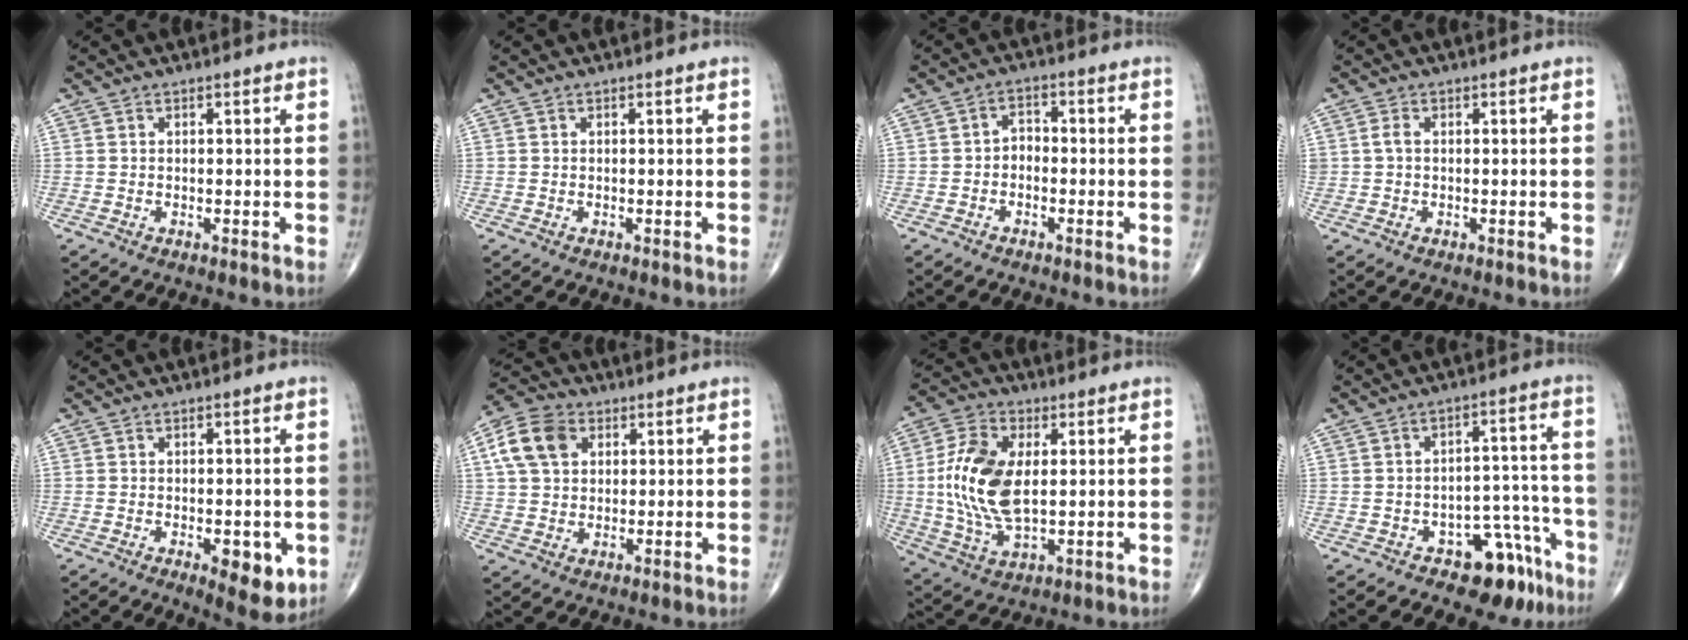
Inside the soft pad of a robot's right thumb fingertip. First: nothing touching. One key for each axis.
{"total": 0.0}
{"total": 2.8, "fx": -0.9, "fy": 2.0, "fz": 1.7, "tx": -0.016, "ty": 0.021, "tz": -0.028}
{"total": 1.6, "fx": 0.1, "fy": 1.0, "fz": 1.2, "tx": -0.024, "ty": 0.002, "tz": 0.001}
{"total": 7.6, "fx": -2.3, "fy": 3.4, "fz": 6.4, "tx": -0.068, "ty": -0.008, "tz": -0.023}
{"total": 9.8, "fx": 3.2, "fy": 7.1, "fz": 5.9, "tx": -0.102, "ty": 0.008, "tz": 0.053}
{"total": 14.9, "fx": 1.2, "fy": 7.9, "fz": 12.5, "tx": -0.255, "ty": -0.002, "tz": 0.026}
{"total": 10.4, "fx": -6.5, "fy": 5.7, "fz": 5.7, "tx": -0.028, "ty": 0.067, "tz": -0.085}